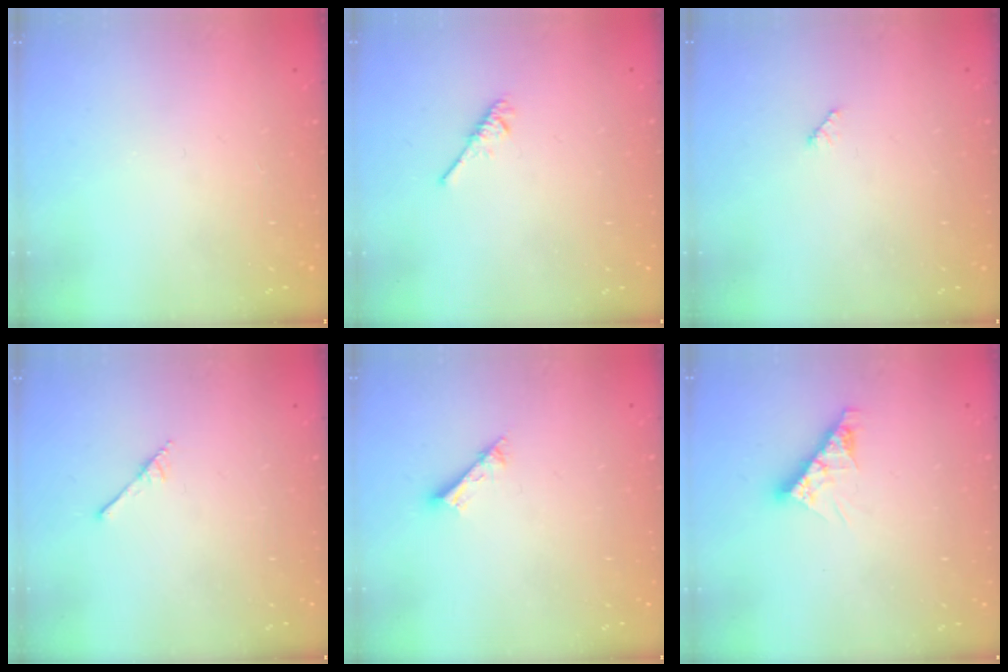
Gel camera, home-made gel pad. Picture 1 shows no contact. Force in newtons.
{"total": 1.9, "press": 1.9, "slide": 0.4}
{"total": 2.9, "press": 2.9, "slide": 0.4}
{"total": 1.7, "press": 1.7, "slide": 0.1}
{"total": 2.6, "press": 2.6, "slide": 0.1}
{"total": 8.0, "press": 8.0, "slide": 0.7}